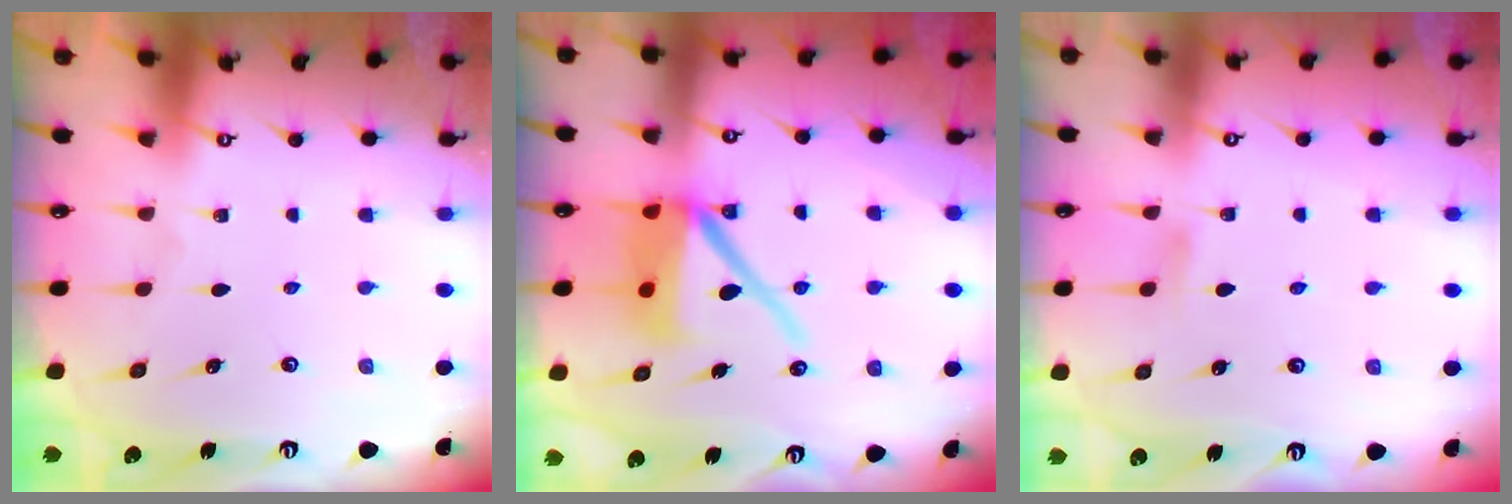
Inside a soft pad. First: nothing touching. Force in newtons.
{"total": 11.3, "press": 11.2, "slide": 1.5}
{"total": 3.1, "press": 3.1, "slide": 0.4}